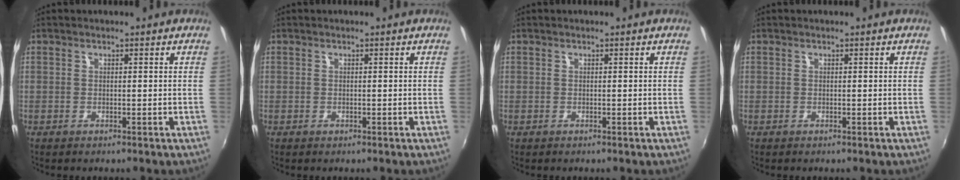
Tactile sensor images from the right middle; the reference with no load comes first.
{"total": 0.0}
{"total": 0.0}
{"total": 0.0}